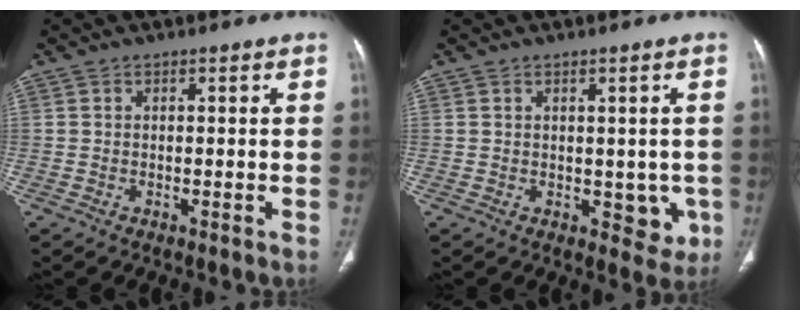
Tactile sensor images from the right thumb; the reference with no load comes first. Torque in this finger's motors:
{"motor_torque": [0.33, 0.96, -0.30, 0.08, -0.01]}